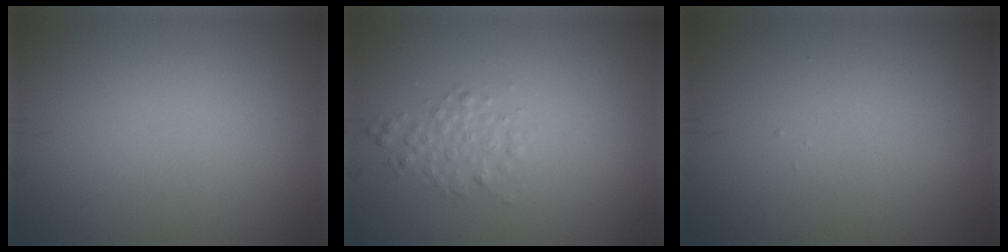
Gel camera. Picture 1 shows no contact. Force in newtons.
{"total": 1.8, "press": 1.8, "slide": 0.0}
{"total": 0.0}